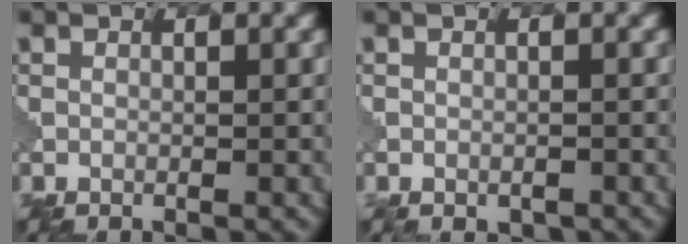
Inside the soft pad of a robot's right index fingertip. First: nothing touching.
{"total": 1.1, "force": [-1.0, 0.2, -0.1], "torque": [0.003, -0.006, -0.004]}